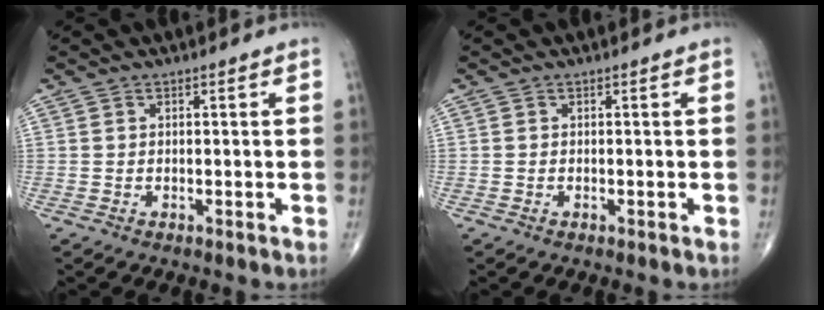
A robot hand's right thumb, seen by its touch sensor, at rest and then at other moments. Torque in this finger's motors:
{"motor_torque": [-0.02, -0.02, 0.00, 0.00, 0.00]}